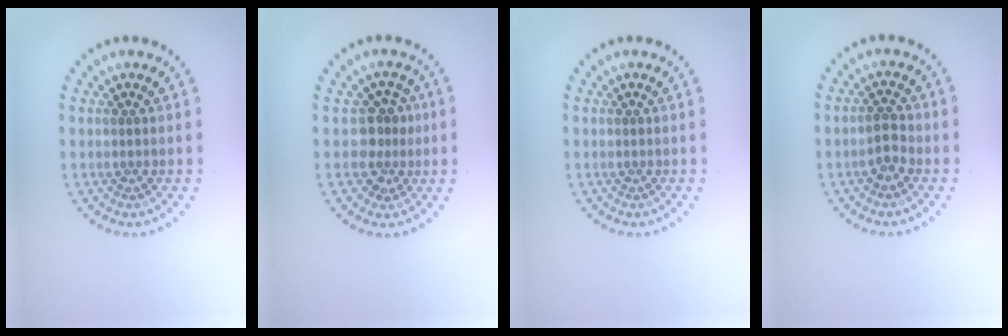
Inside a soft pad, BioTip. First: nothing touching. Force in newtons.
{"total": 2.8, "press": 2.4, "slide": 1.4}
{"total": 0.0}
{"total": 1.9, "press": 1.8, "slide": 0.6}